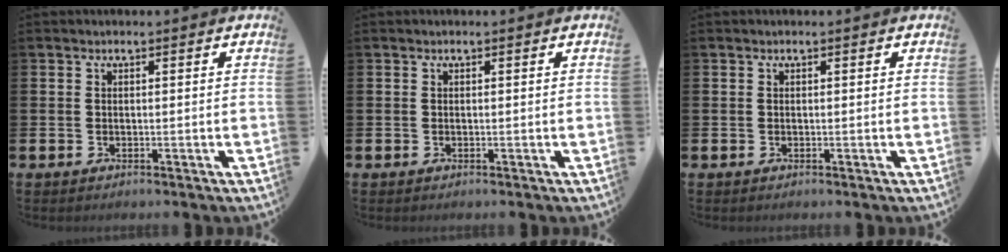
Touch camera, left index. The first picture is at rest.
{"total": 0.0}
{"total": 0.0}